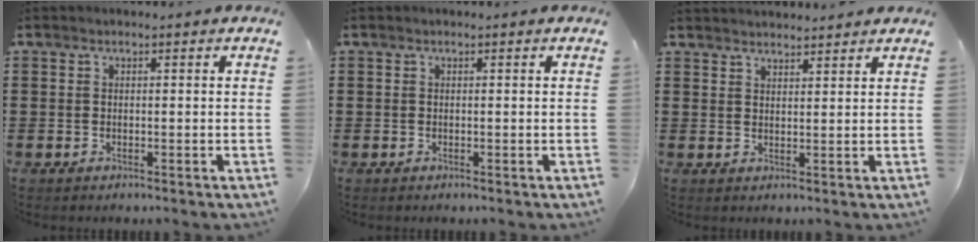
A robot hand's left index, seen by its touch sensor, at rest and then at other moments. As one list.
[{"total": 0.0}, {"total": 2.4, "force": [2.4, 0.1, -0.1], "torque": [-0.004, -0.004, 0.048]}]